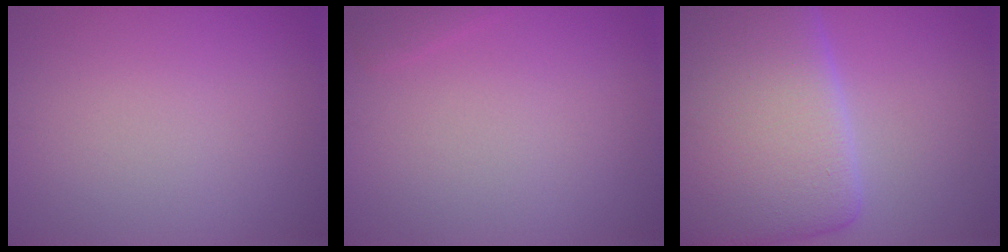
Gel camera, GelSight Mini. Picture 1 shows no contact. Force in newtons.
{"total": 0.8, "press": 0.8, "slide": 0.1}
{"total": 16.6, "press": 16.6, "slide": 1.0}